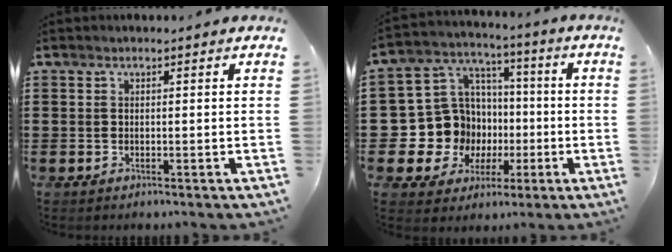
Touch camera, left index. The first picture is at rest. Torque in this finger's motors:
{"motor_torque": [0.95, 0.28, 0.68, 0.03]}